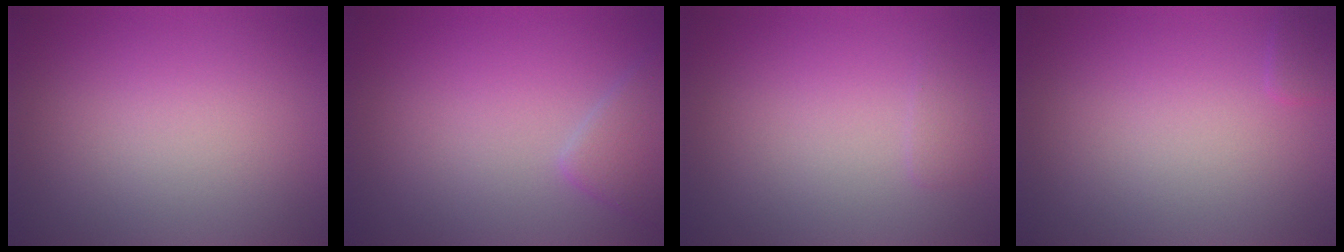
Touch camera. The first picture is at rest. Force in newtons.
{"total": 2.3, "press": 2.3, "slide": 0.1}
{"total": 0.7, "press": 0.7, "slide": 0.2}
{"total": 0.9, "press": 0.8, "slide": 0.1}